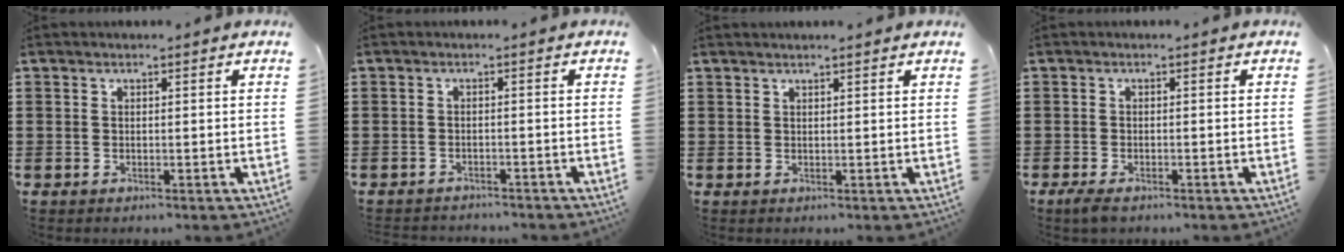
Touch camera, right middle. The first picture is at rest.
{"total": 1.5, "force": [-1.5, 0.1, -0.1], "torque": [-0.003, 0.000, -0.033]}
{"total": 1.0, "force": [0.9, -0.4, 0.4], "torque": [-0.008, -0.006, 0.017]}
{"total": 1.3, "force": [-1.0, 0.4, 0.8], "torque": [-0.023, -0.005, -0.021]}